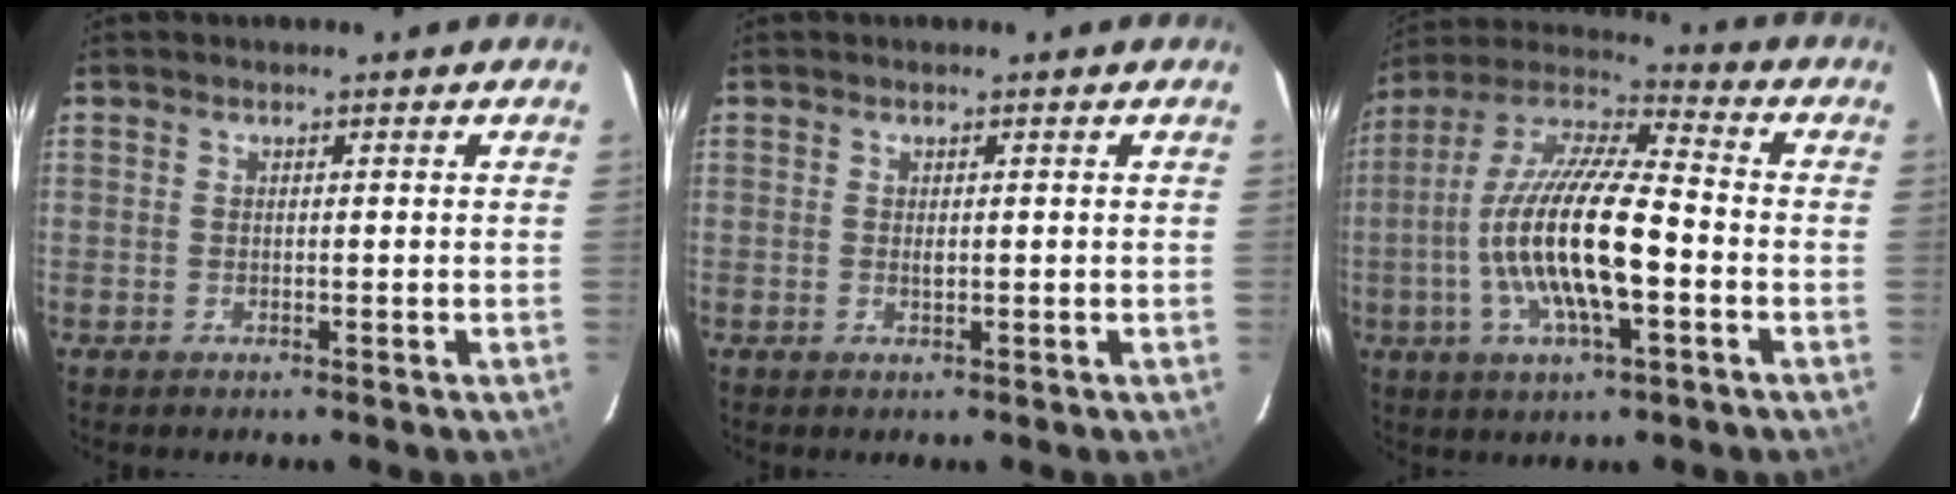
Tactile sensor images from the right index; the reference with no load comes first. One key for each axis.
{"total": 0.9, "fx": 0.1, "fy": 0.4, "fz": 0.7, "tx": -0.013, "ty": 0.001, "tz": 0.002}
{"total": 18.1, "fx": -3.8, "fy": 4.9, "fz": 17.0, "tx": -0.331, "ty": -0.004, "tz": -0.079}